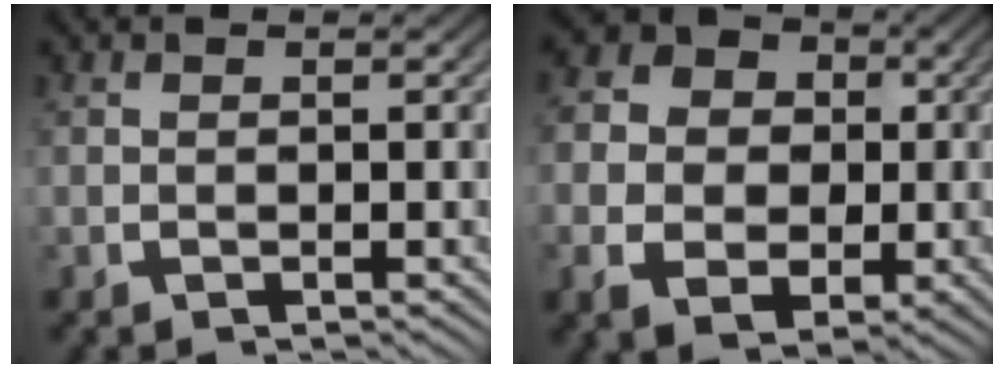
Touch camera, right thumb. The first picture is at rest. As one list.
[{"total": 13.1, "force": [1.1, 10.9, 7.3], "torque": [-0.147, -0.025, 0.017]}]